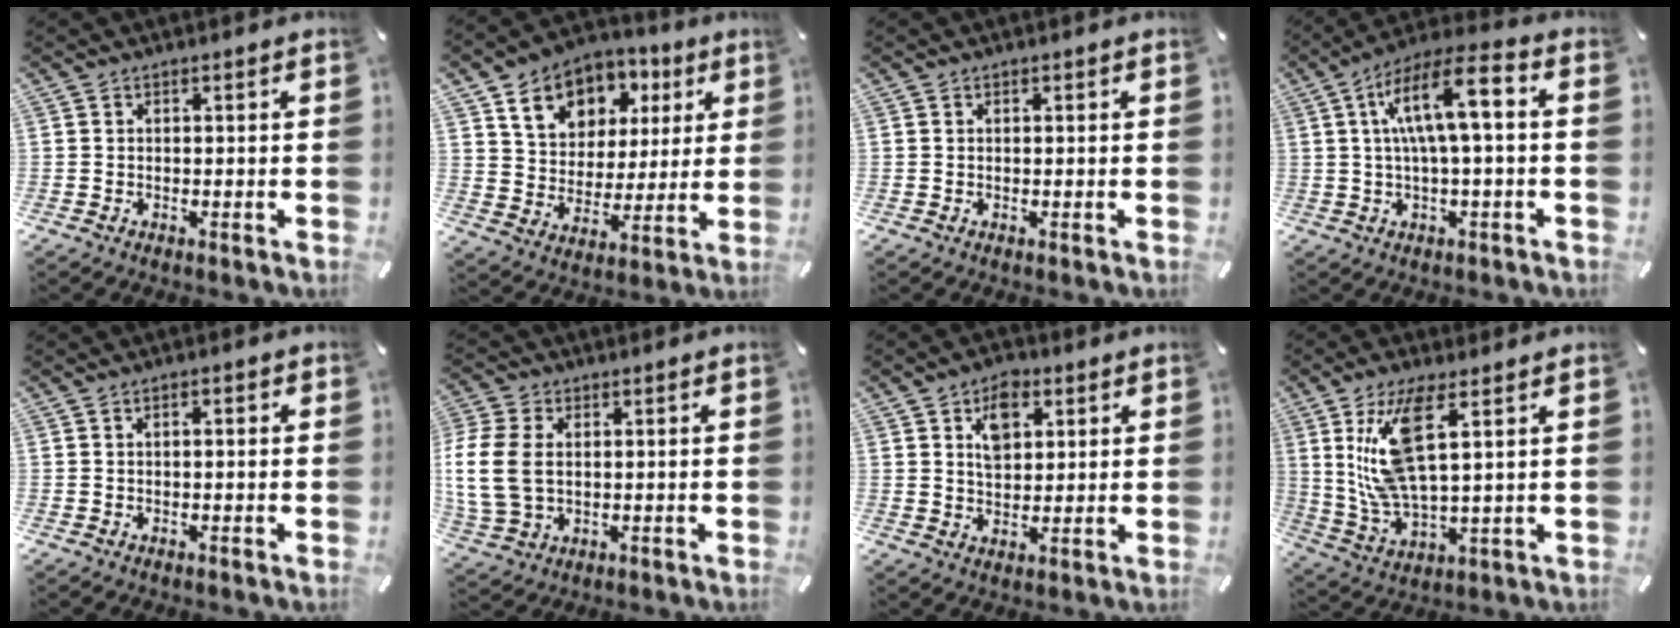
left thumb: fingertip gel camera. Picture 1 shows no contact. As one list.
[{"total": 12.3, "force": [5.9, 10.0, 4.1], "torque": [-0.077, -0.026, 0.113]}, {"total": 0.0}, {"total": 12.6, "force": [2.4, 3.8, 11.8], "torque": [-0.207, 0.003, 0.038]}, {"total": 1.5, "force": [0.0, 0.7, 1.3], "torque": [-0.024, 0.005, -0.002]}, {"total": 11.5, "force": [1.0, 8.6, 7.5], "torque": [-0.191, 0.006, 0.020]}, {"total": 7.5, "force": [2.9, 5.3, 4.5], "torque": [-0.061, -0.002, 0.047]}, {"total": 14.8, "force": [5.1, 5.1, 12.9], "torque": [-0.262, -0.006, 0.088]}]